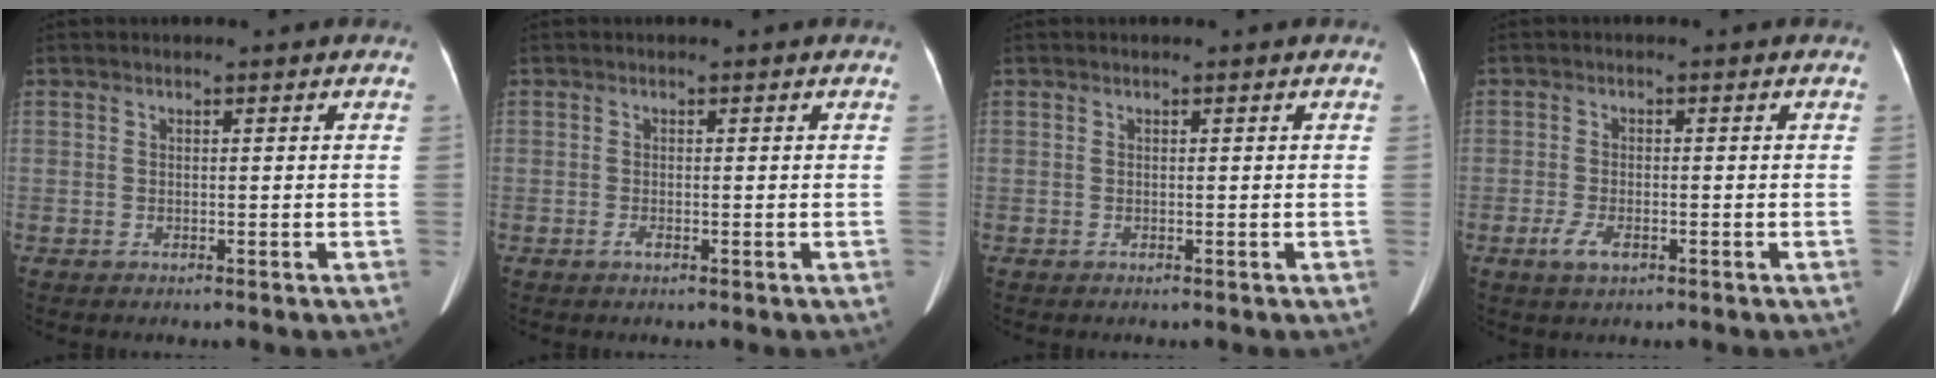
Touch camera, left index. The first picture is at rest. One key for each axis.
{"total": 0.8, "fx": -0.4, "fy": 0.1, "fz": 0.7, "tx": -0.020, "ty": -0.002, "tz": -0.006}
{"total": 0.0}
{"total": 3.1, "fx": -1.6, "fy": 1.3, "fz": 2.3, "tx": -0.056, "ty": -0.003, "tz": -0.026}